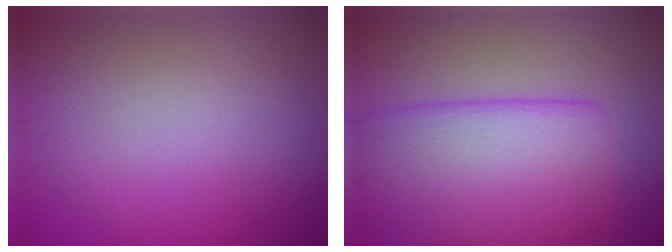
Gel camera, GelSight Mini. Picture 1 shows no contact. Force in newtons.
{"total": 9.1, "press": 9.1, "slide": 0.5}